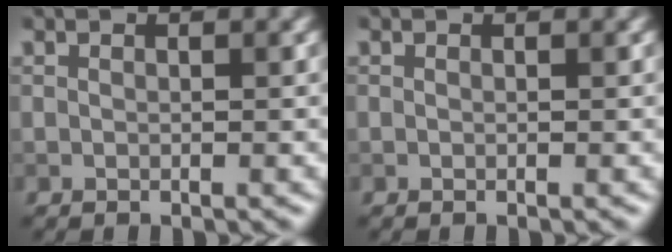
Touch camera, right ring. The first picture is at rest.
{"total": 0.0}